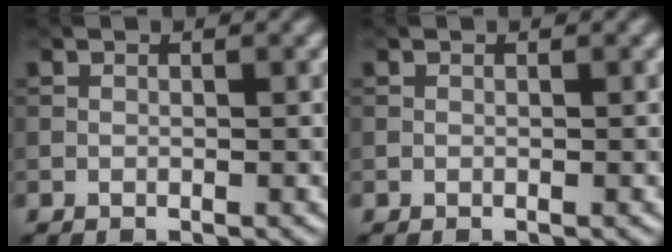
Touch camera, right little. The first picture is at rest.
{"total": 0.0}